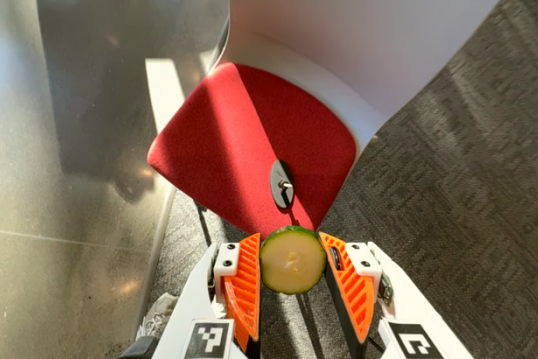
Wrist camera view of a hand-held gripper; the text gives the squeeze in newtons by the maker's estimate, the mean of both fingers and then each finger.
{"total": 5.8, "left": 5.7, "right": 5.8}